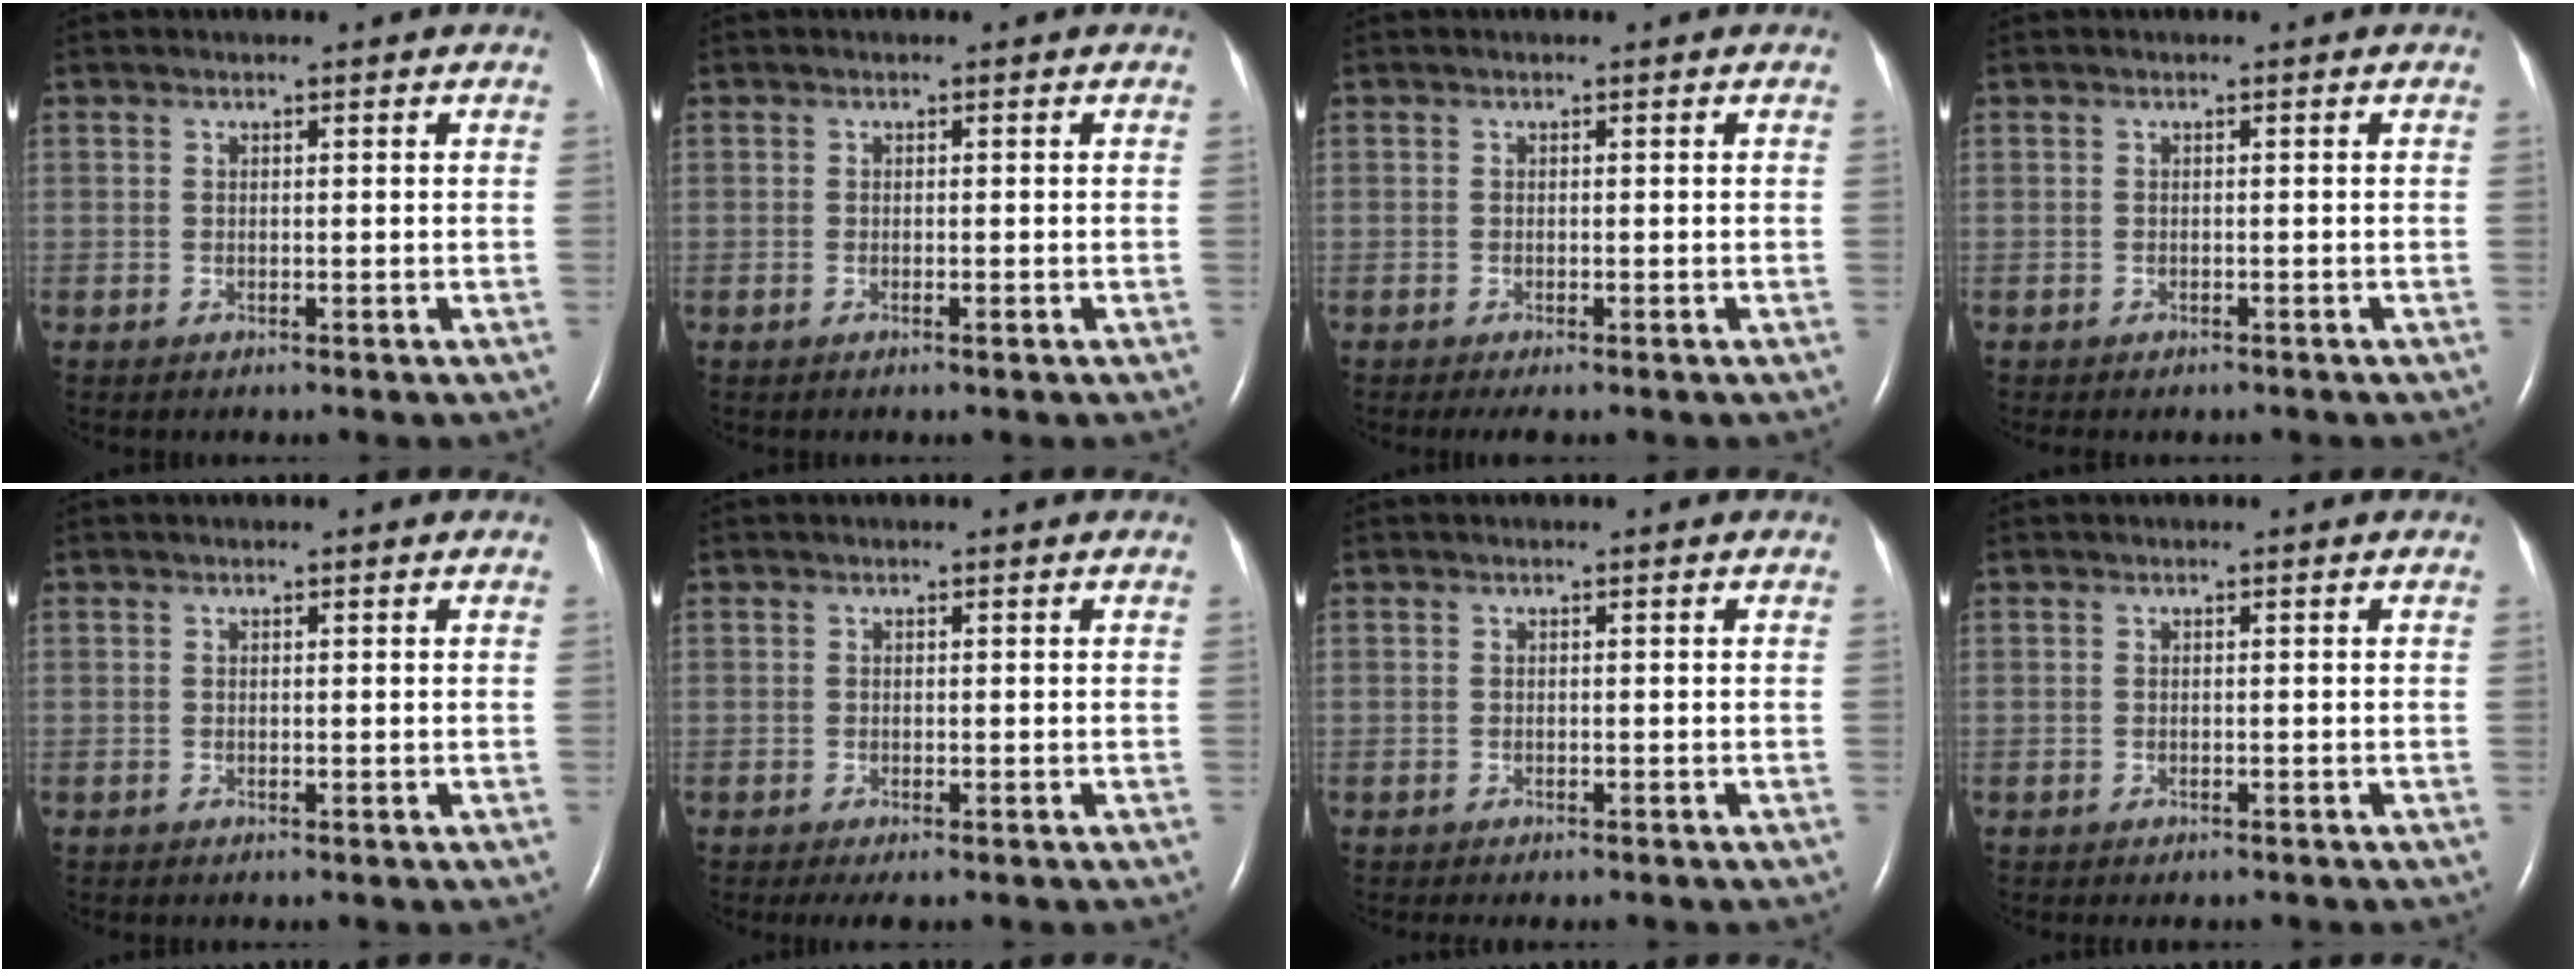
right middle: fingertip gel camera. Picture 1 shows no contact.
{"total": 0.6, "force": [-0.3, 0.0, 0.4], "torque": [-0.012, -0.001, -0.005]}
{"total": 2.2, "force": [-1.7, 0.5, 1.4], "torque": [-0.020, -0.007, -0.020]}
{"total": 2.5, "force": [-2.1, 1.0, 0.9], "torque": [-0.016, -0.004, -0.020]}
{"total": 0.0}
{"total": 2.5, "force": [-1.8, 0.7, 1.6], "torque": [-0.025, -0.009, -0.024]}
{"total": 3.0, "force": [-2.5, 0.8, 1.3], "torque": [-0.018, -0.006, -0.026]}
{"total": 2.4, "force": [-2.0, 0.8, 0.9], "torque": [-0.014, -0.004, -0.019]}